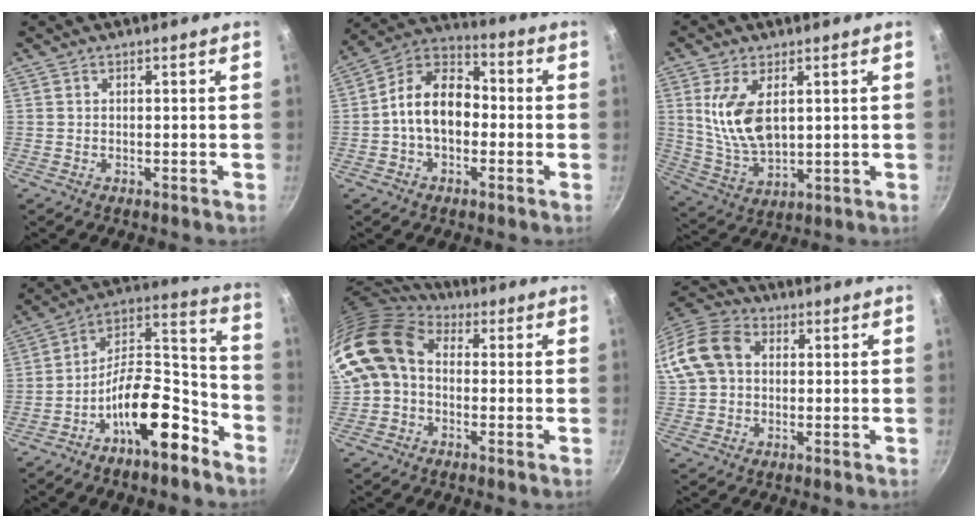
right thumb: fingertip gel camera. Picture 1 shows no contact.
{"total": 12.2, "force": [-1.6, 8.4, 8.7], "torque": [-0.110, 0.044, -0.048]}
{"total": 11.3, "force": [2.7, 6.0, 9.2], "torque": [-0.171, -0.024, 0.063]}
{"total": 18.1, "force": [-10.2, 7.3, 13.1], "torque": [-0.175, 0.102, -0.181]}
{"total": 13.5, "force": [0.2, 10.4, 8.5], "torque": [-0.150, 0.031, -0.015]}
{"total": 14.4, "force": [2.3, 11.0, 9.0], "torque": [-0.177, 0.034, 0.029]}